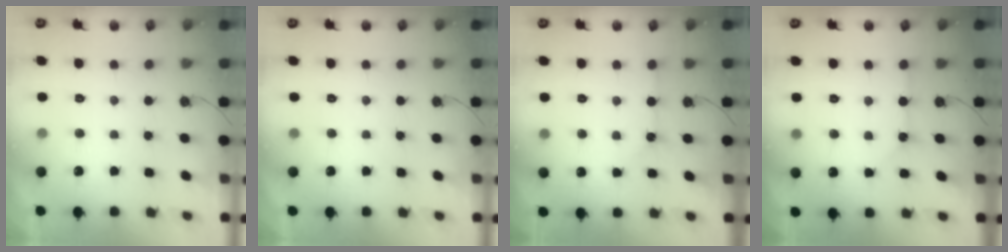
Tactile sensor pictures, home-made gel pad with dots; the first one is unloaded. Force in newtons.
{"total": 0.0}
{"total": 3.5, "press": 3.4, "slide": 0.7}
{"total": 1.3, "press": 1.3, "slide": 0.2}